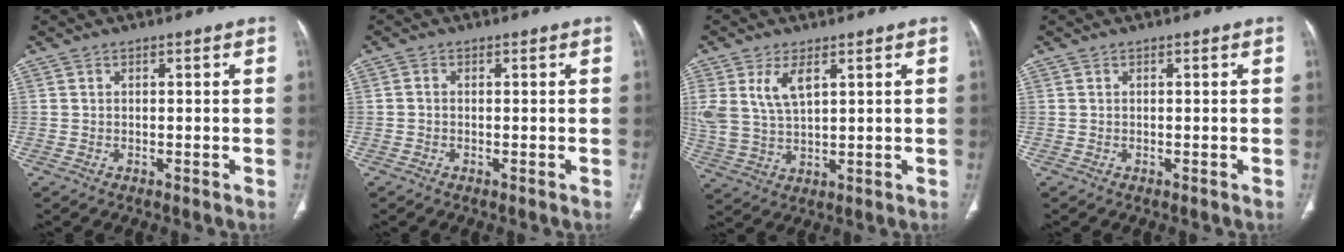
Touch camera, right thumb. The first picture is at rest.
{"total": 0.7, "force": [-0.2, 0.6, 0.4], "torque": [-0.005, 0.001, -0.006]}
{"total": 8.6, "force": [3.5, 4.4, 6.5], "torque": [-0.138, -0.007, 0.079]}
{"total": 0.0}